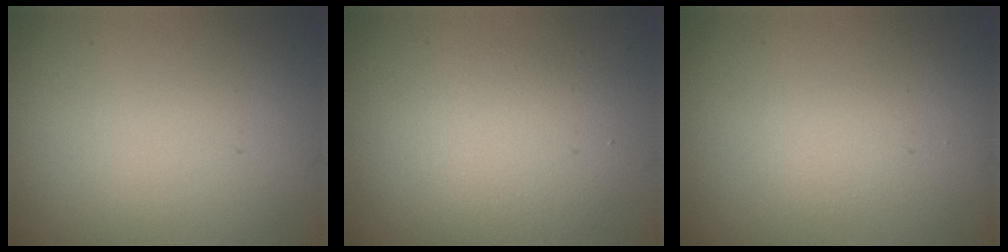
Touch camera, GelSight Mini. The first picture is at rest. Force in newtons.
{"total": 4.1, "press": 4.1, "slide": 0.1}
{"total": 1.0, "press": 1.0, "slide": 0.0}